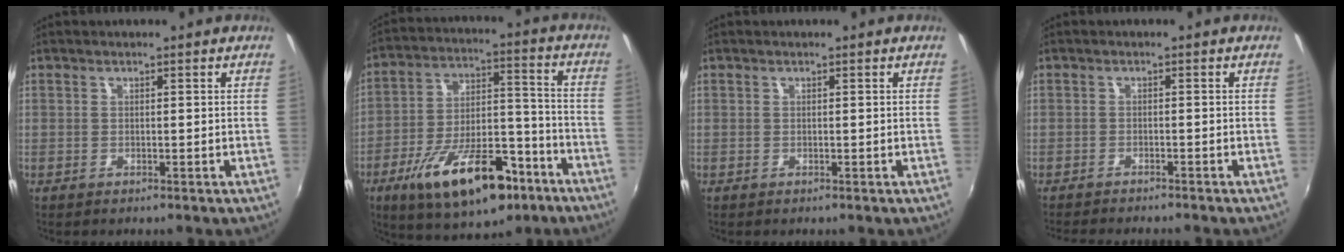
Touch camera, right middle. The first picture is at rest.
{"total": 20.8, "force": [-11.9, 8.7, 14.7], "torque": [-0.257, -0.008, -0.180]}
{"total": 0.0}
{"total": 5.4, "force": [-5.0, 0.4, 2.0], "torque": [-0.048, -0.016, -0.079]}